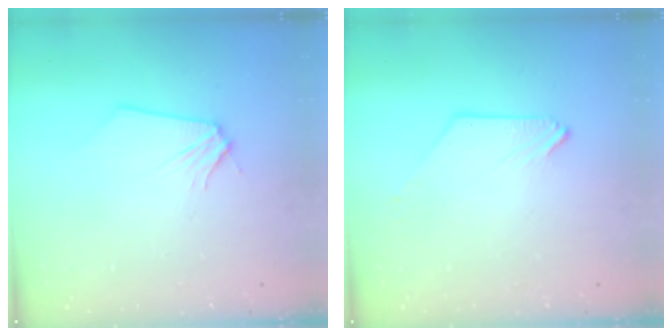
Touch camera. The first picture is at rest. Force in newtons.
{"total": 0.0}